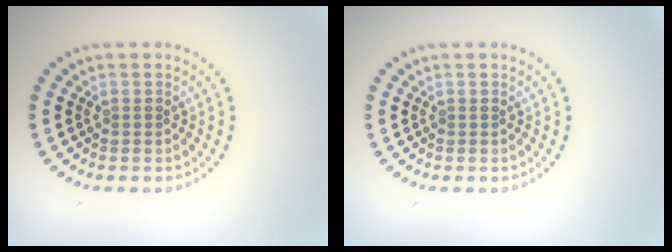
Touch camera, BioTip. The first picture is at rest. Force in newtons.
{"total": 0.0}